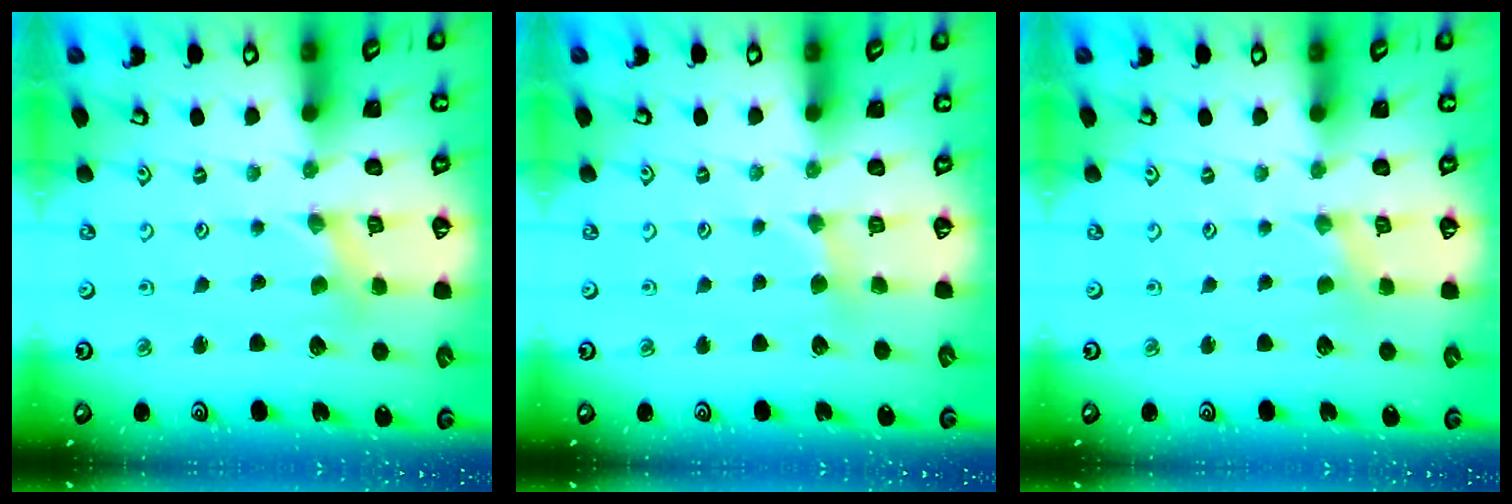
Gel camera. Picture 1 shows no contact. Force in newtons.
{"total": 1.8, "press": 1.8, "slide": 0.3}
{"total": 0.9, "press": 0.9, "slide": 0.2}